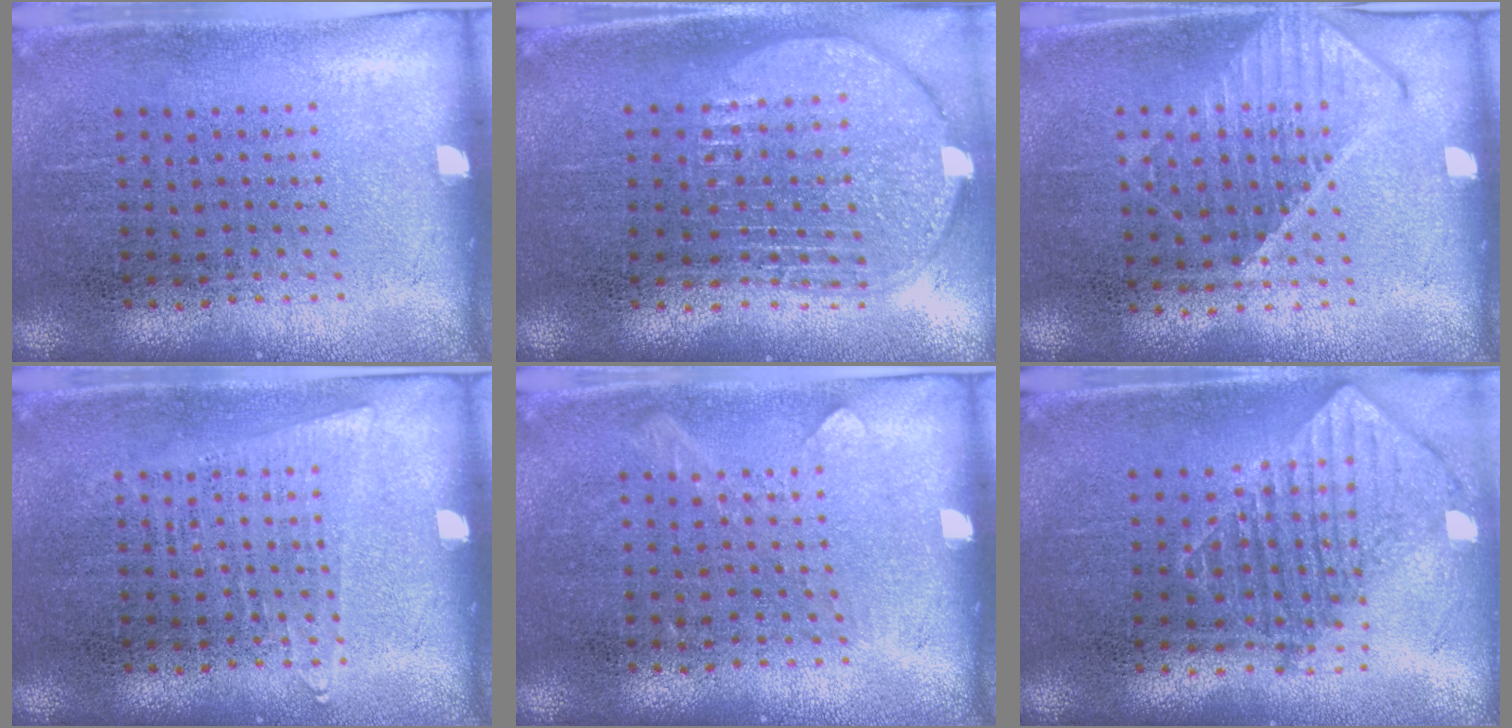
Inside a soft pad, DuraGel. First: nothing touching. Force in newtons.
{"total": 2.0, "press": 1.7, "slide": 1.1}
{"total": 1.1, "press": 1.1, "slide": 0.4}
{"total": 1.0, "press": 1.0, "slide": 0.1}
{"total": 0.6, "press": 0.6, "slide": 0.1}
{"total": 1.2, "press": 1.1, "slide": 0.6}